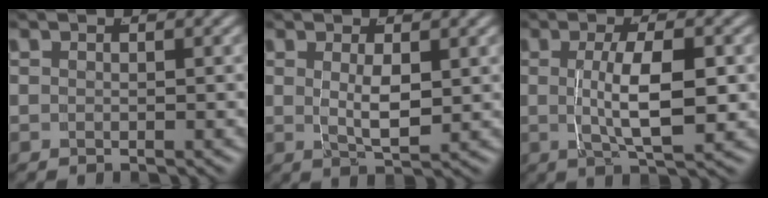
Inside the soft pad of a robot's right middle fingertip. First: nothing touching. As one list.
[{"total": 2.9, "force": [0.4, 0.5, 2.9], "torque": [-0.050, -0.016, 0.019]}, {"total": 5.9, "force": [-0.6, 1.5, 5.7], "torque": [-0.097, -0.011, -0.002]}]